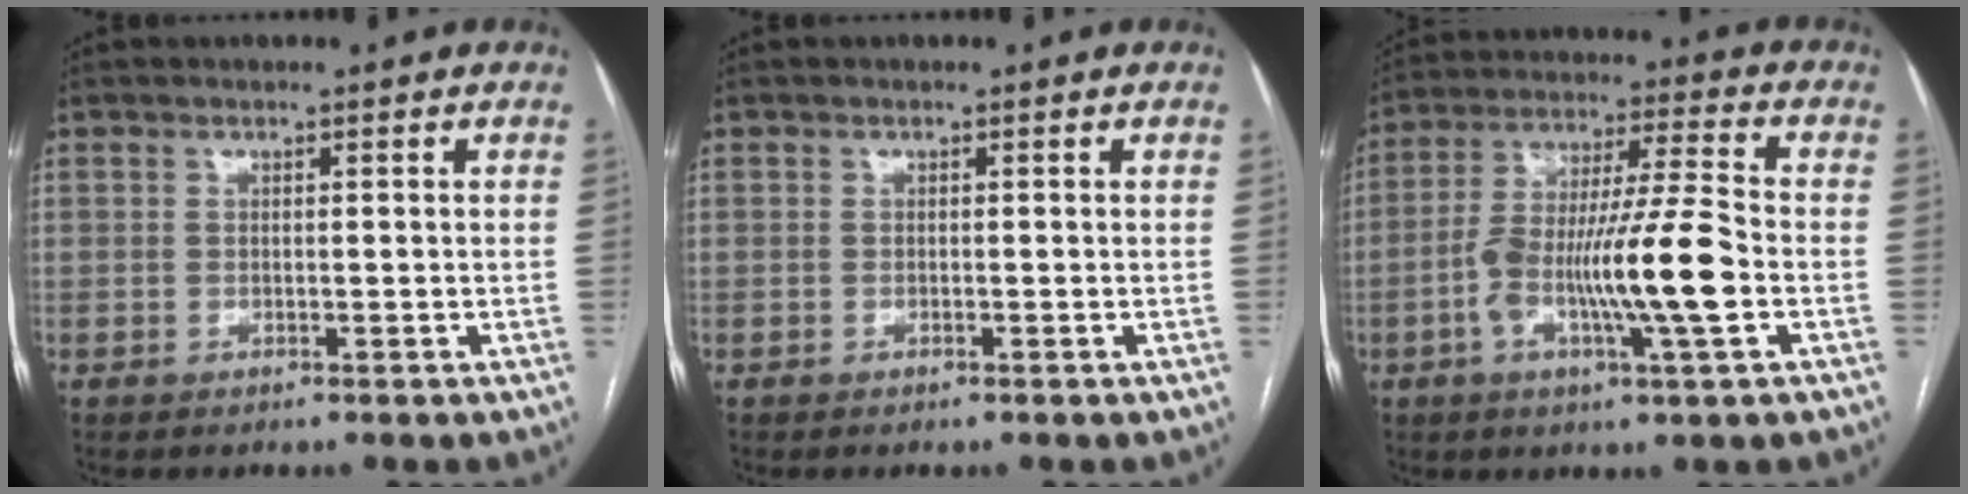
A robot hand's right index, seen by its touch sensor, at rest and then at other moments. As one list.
[{"total": 0.0}, {"total": 14.5, "force": [-3.7, 0.7, 14.0], "torque": [-0.259, 0.002, -0.069]}]